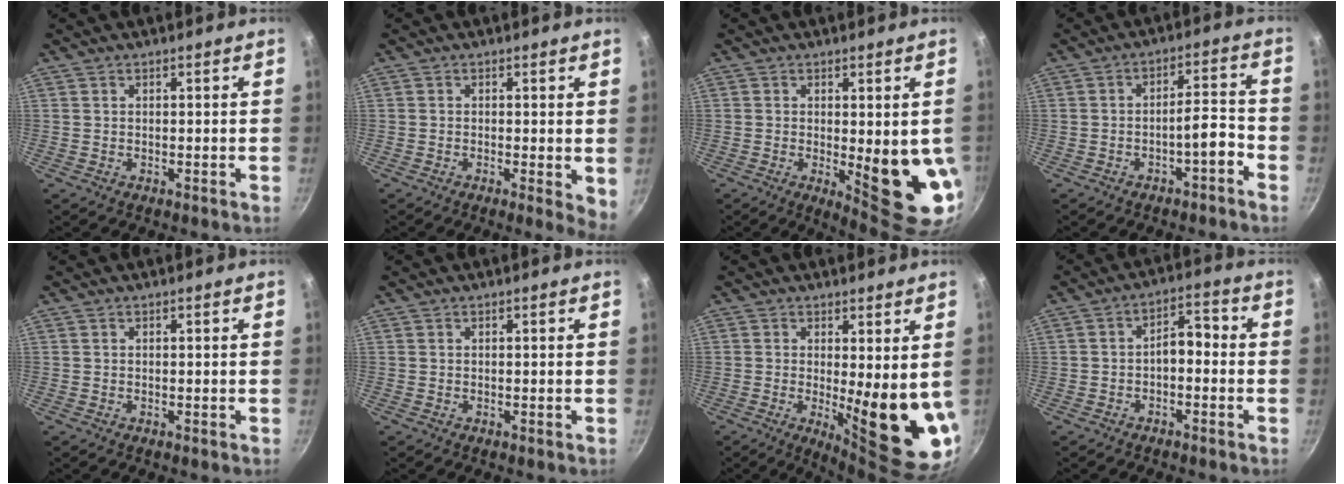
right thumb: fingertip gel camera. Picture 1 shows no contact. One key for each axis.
{"total": 3.6, "fx": -0.4, "fy": 1.2, "fz": 3.4, "tx": -0.041, "ty": -0.008, "tz": -0.007}
{"total": 12.1, "fx": -1.2, "fy": 3.6, "fz": 11.5, "tx": -0.130, "ty": -0.020, "tz": -0.004}
{"total": 5.4, "fx": -3.0, "fy": 1.4, "fz": 4.2, "tx": -0.058, "ty": 0.043, "tz": -0.038}
{"total": 0.0}
{"total": 0.0}
{"total": 12.9, "fx": 0.2, "fy": 3.6, "fz": 12.4, "tx": -0.146, "ty": -0.036, "tz": 0.013}
{"total": 5.1, "fx": -1.5, "fy": 2.8, "fz": 3.9, "tx": -0.042, "ty": 0.037, "tz": -0.026}